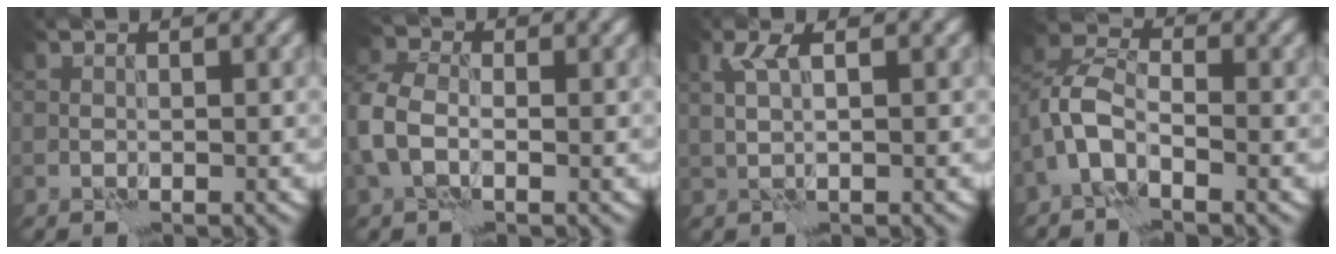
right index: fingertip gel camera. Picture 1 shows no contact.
{"total": 4.4, "force": [-0.6, 3.3, 2.9], "torque": [-0.078, 0.007, -0.026]}
{"total": 1.8, "force": [0.8, 0.2, 1.6], "torque": [-0.038, 0.007, 0.017]}
{"total": 3.4, "force": [-1.8, 1.7, 2.3], "torque": [-0.049, 0.013, -0.044]}